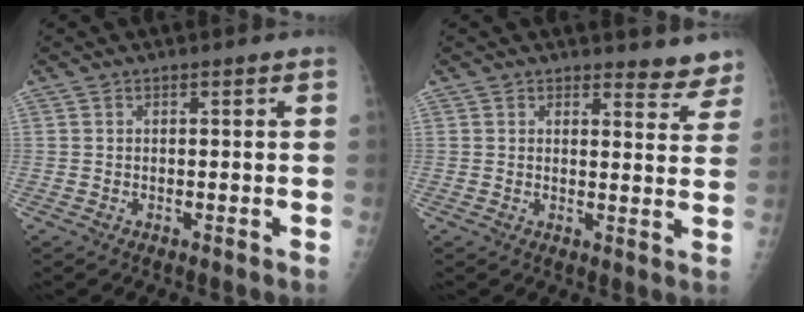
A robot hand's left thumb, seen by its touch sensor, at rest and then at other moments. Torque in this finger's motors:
{"motor_torque": [0.37, -0.23, -0.24, -0.04, 0.00]}